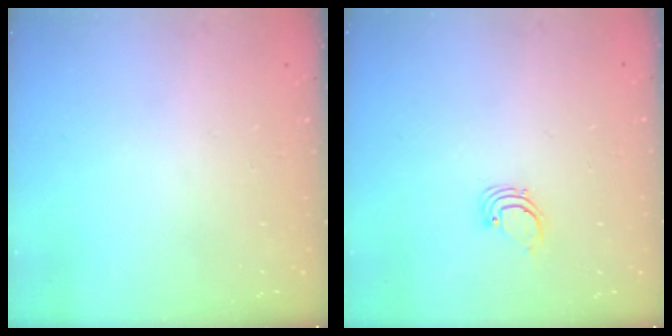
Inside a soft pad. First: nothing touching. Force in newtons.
{"total": 1.9, "press": 1.9, "slide": 0.1}